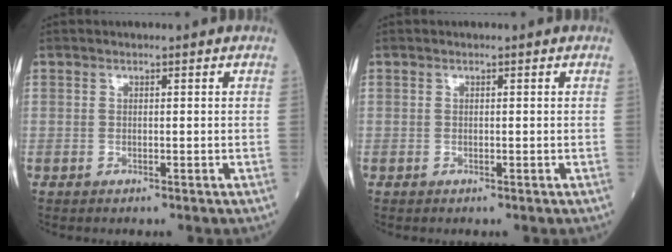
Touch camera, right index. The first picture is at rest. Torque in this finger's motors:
{"motor_torque": [0.00, 0.00, -0.04, 0.01]}